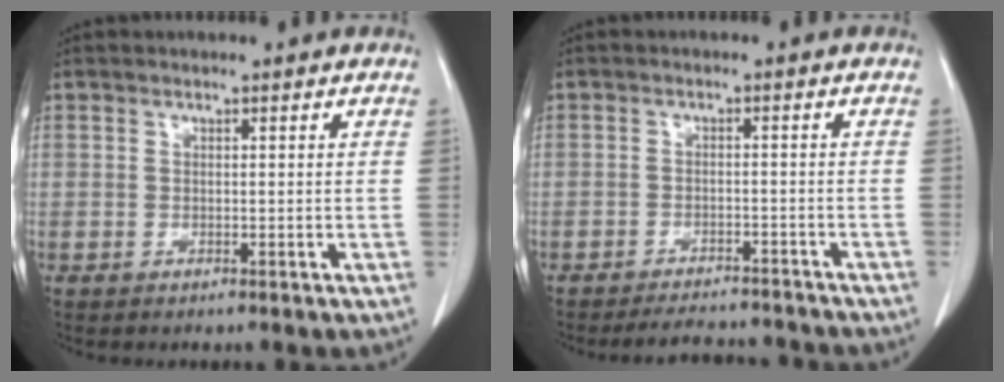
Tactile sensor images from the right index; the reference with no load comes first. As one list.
[{"total": 7.0, "force": [-6.8, 1.6, 0.8], "torque": [-0.006, 0.005, -0.086]}]